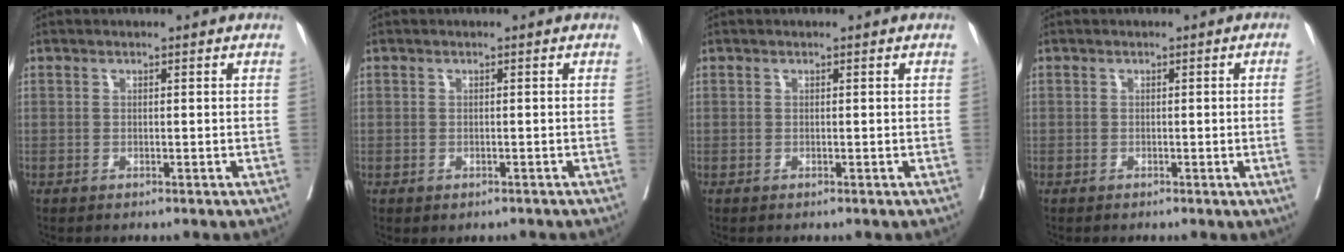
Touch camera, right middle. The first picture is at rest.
{"total": 1.0, "force": [-0.6, 0.8, 0.2], "torque": [-0.002, 0.002, -0.006]}
{"total": 0.0}
{"total": 1.6, "force": [-0.2, -0.5, 1.5], "torque": [-0.016, -0.002, 0.001]}